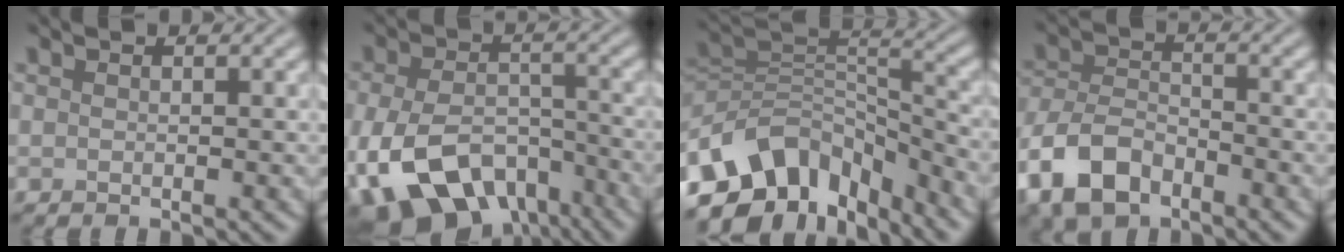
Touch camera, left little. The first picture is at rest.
{"total": 11.7, "force": [-6.4, 6.6, 7.2], "torque": [-0.142, -0.022, -0.106]}
{"total": 10.2, "force": [-6.9, 6.1, 4.3], "torque": [-0.076, 0.013, -0.132]}
{"total": 7.3, "force": [-4.5, 4.1, 4.0], "torque": [-0.085, -0.003, -0.093]}